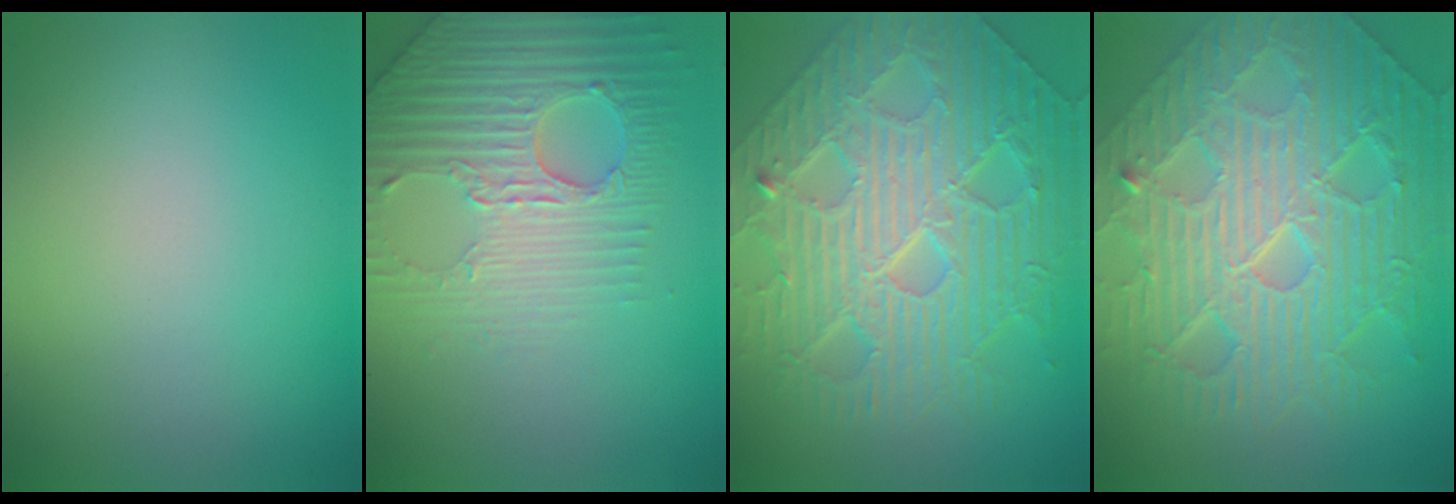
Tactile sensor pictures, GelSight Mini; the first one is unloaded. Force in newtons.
{"total": 4.8, "press": 4.5, "slide": 1.7}
{"total": 10.8, "press": 7.4, "slide": 7.9}
{"total": 11.4, "press": 7.5, "slide": 8.5}